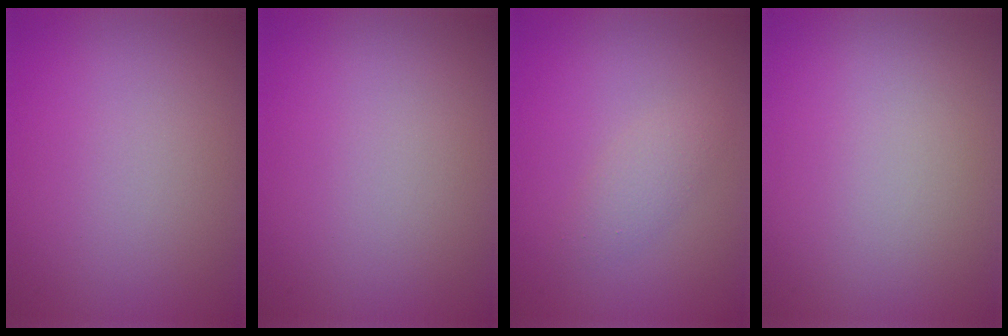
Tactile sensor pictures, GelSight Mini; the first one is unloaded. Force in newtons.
{"total": 0.0}
{"total": 1.6, "press": 1.6, "slide": 0.1}
{"total": 0.0}